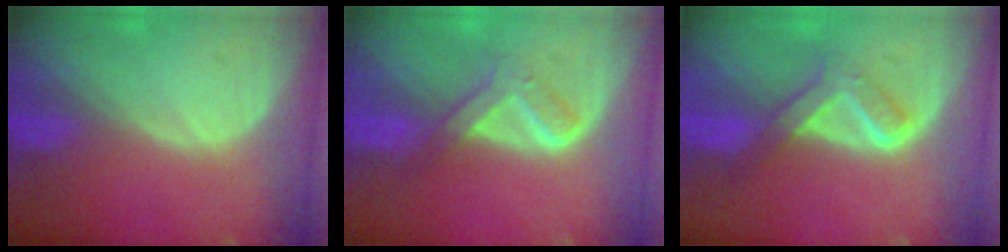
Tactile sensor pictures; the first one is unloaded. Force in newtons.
{"total": 4.4, "press": 4.4, "slide": 0.4}
{"total": 5.2, "press": 5.2, "slide": 0.1}